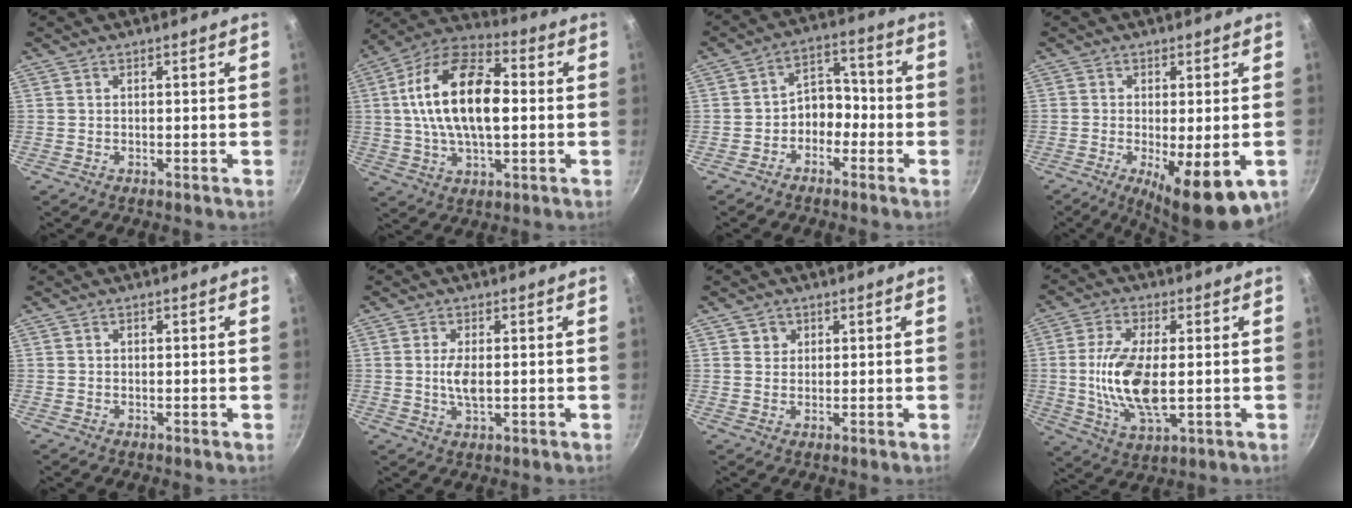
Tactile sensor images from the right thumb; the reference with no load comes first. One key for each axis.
{"total": 19.5, "fx": 1.6, "fy": 10.0, "fz": 16.7, "tx": -0.296, "ty": 0.023, "tz": 0.020}
{"total": 7.0, "fx": -2.3, "fy": 5.3, "fz": 4.0, "tx": -0.024, "ty": 0.042, "tz": -0.054}
{"total": 13.4, "fx": -5.0, "fy": 4.5, "fz": 11.6, "tx": -0.152, "ty": -0.015, "tz": -0.063}
{"total": 0.5, "fx": 0.1, "fy": 0.5, "fz": 0.2, "tx": 0.001, "ty": 0.001, "tz": -0.002}
{"total": 4.2, "fx": 0.0, "fy": 1.9, "fz": 3.8, "tx": -0.077, "ty": -0.005, "tz": 0.001}
{"total": 2.3, "fx": 1.1, "fy": 2.0, "fz": 0.5, "tx": 0.005, "ty": -0.006, "tz": 0.014}
{"total": 13.5, "fx": -0.5, "fy": 5.8, "fz": 12.2, "tx": -0.245, "ty": -0.011, "tz": -0.005}